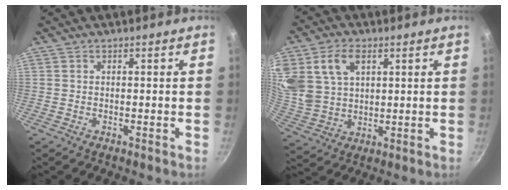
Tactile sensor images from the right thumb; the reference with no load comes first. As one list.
[{"total": 14.0, "force": [5.4, 9.8, 8.4], "torque": [-0.162, -0.008, 0.115]}]